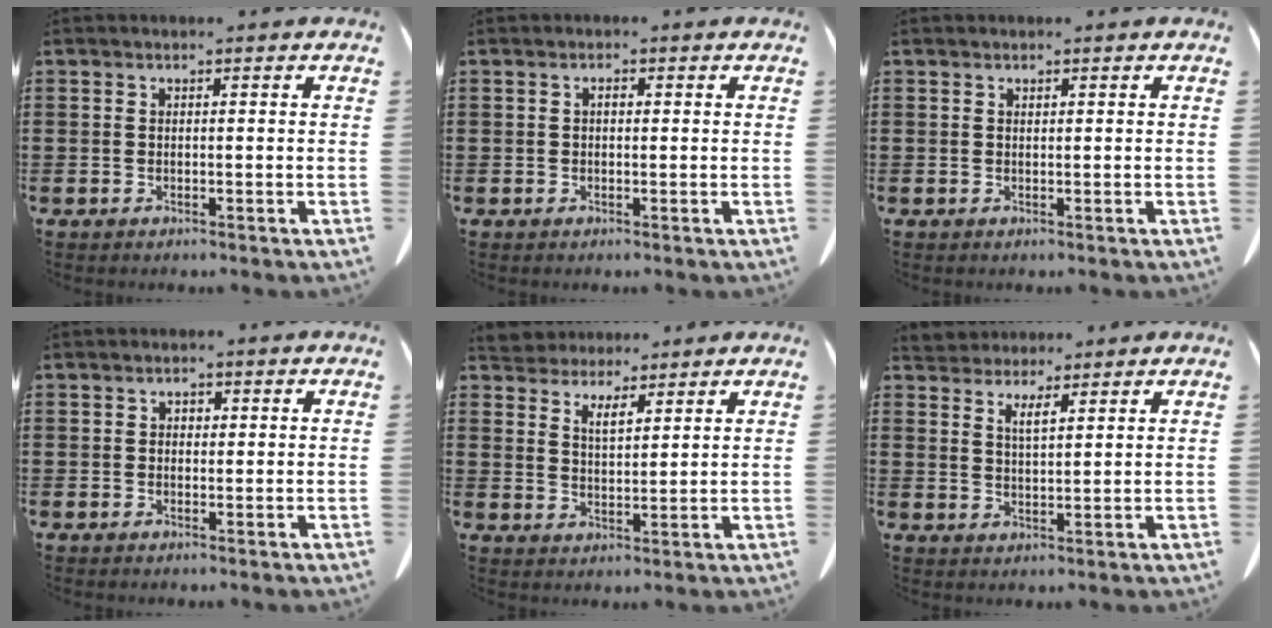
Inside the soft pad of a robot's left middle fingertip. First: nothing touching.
{"total": 0.9, "force": [0.1, 0.6, 0.7], "torque": [-0.016, 0.006, 0.000]}
{"total": 0.0}
{"total": 0.9, "force": [0.2, 0.8, 0.4], "torque": [-0.011, 0.007, 0.004]}
{"total": 4.6, "force": [4.1, 1.8, 1.1], "torque": [-0.037, -0.008, 0.074]}
{"total": 3.3, "force": [2.9, 0.9, 1.3], "torque": [-0.032, -0.003, 0.053]}